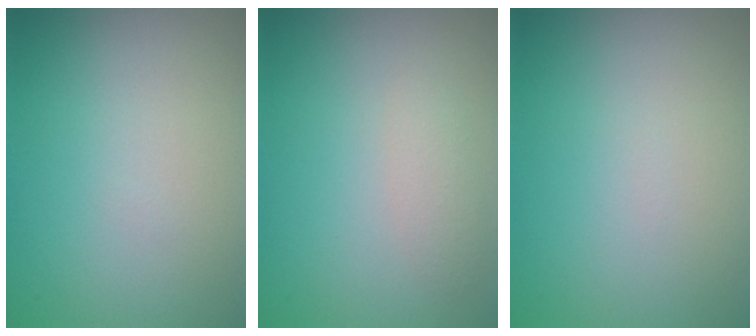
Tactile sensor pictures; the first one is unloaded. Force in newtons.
{"total": 1.2, "press": 1.2, "slide": 0.0}
{"total": 0.0}